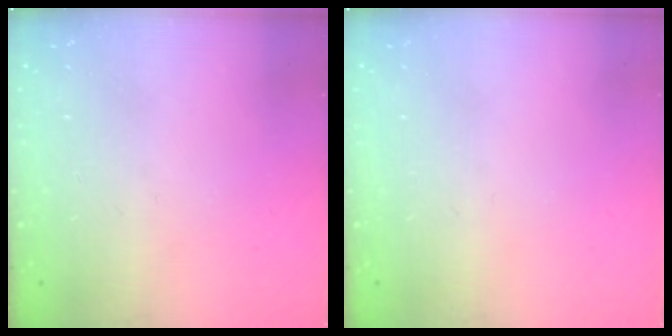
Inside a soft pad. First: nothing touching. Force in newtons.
{"total": 0.0}